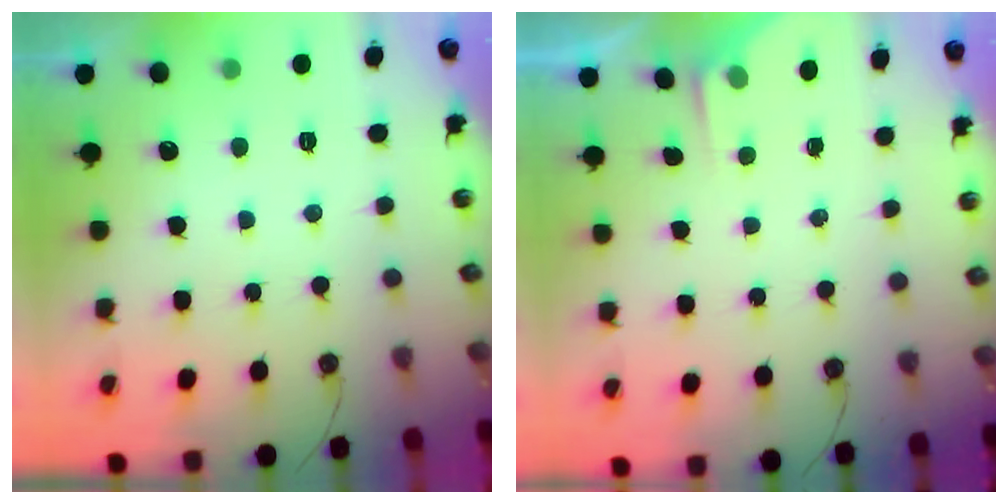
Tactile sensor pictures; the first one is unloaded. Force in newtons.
{"total": 2.4, "press": 2.3, "slide": 0.4}